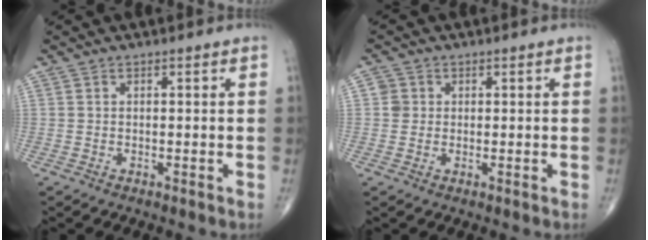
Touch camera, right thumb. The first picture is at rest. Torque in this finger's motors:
{"motor_torque": [-0.05, 0.27, 0.25, 0.23, -0.02]}